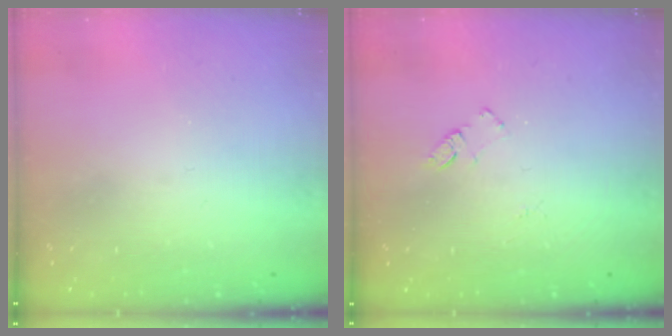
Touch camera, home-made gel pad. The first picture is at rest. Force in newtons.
{"total": 6.2, "press": 6.2, "slide": 0.5}